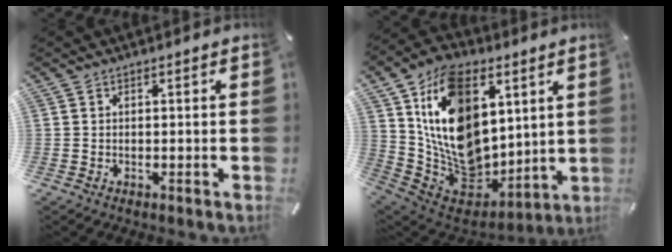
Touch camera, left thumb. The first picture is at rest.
{"total": 20.0, "force": [6.3, 14.4, 12.4], "torque": [-0.249, -0.039, 0.119]}